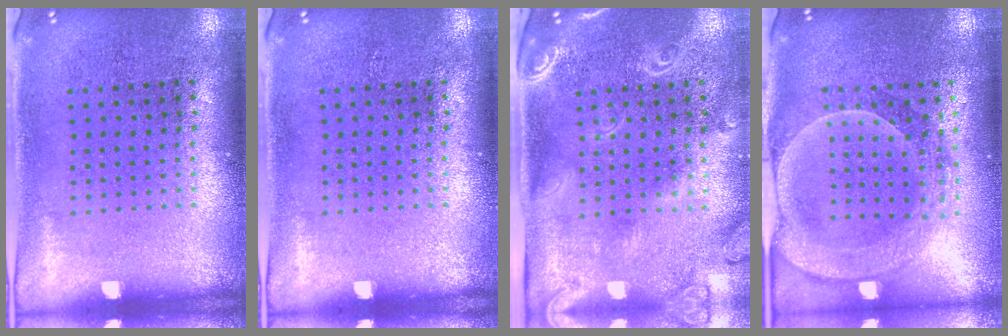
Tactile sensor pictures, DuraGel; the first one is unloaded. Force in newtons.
{"total": 0.0}
{"total": 2.4, "press": 1.9, "slide": 1.4}
{"total": 2.2, "press": 2.0, "slide": 0.9}